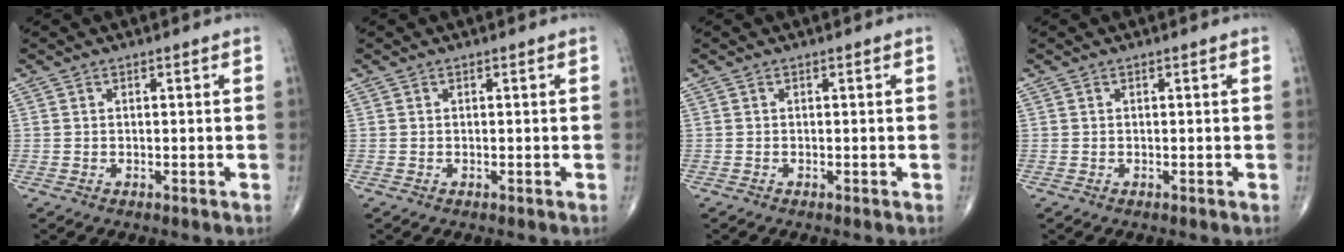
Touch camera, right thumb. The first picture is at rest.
{"total": 0.0}
{"total": 0.0}
{"total": 0.0}